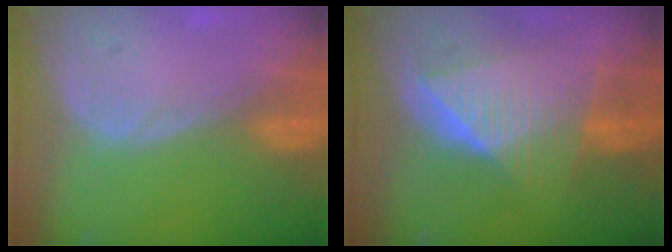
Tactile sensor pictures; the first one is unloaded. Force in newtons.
{"total": 8.7, "press": 8.7, "slide": 0.4}